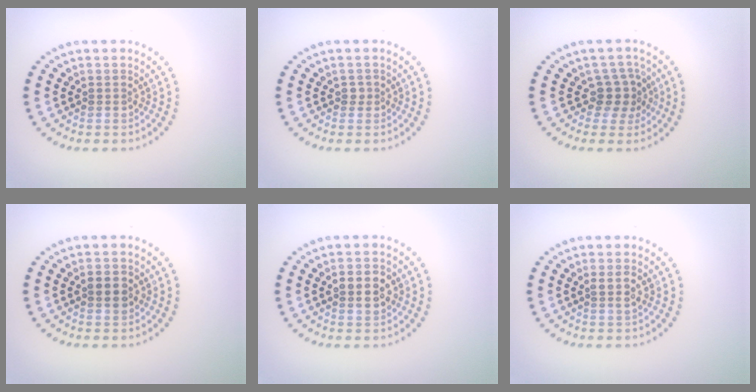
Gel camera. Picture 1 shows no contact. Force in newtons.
{"total": 0.7, "press": 0.4, "slide": 0.5}
{"total": 2.5, "press": 2.0, "slide": 1.5}
{"total": 1.8, "press": 1.8, "slide": 0.1}
{"total": 2.9, "press": 2.9, "slide": 0.1}
{"total": 1.4, "press": 1.2, "slide": 0.7}